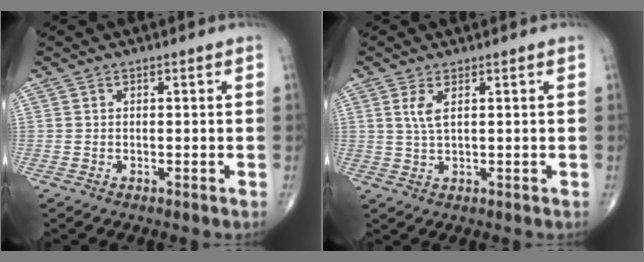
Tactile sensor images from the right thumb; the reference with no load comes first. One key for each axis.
{"total": 3.1, "fx": 1.2, "fy": 0.9, "fz": 2.7, "tx": -0.063, "ty": -0.003, "tz": 0.032}